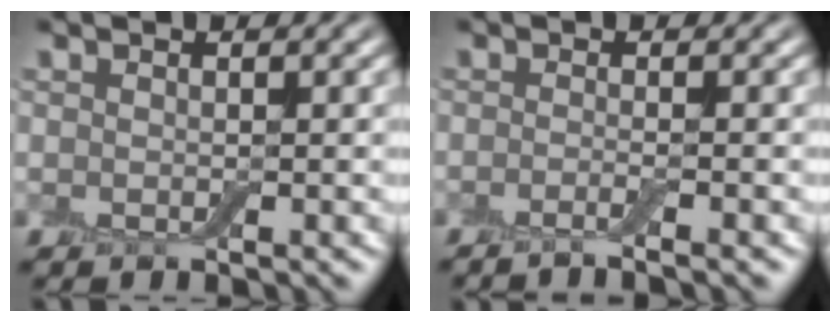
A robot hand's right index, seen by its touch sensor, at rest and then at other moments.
{"total": 1.9, "force": [-1.0, 0.5, 1.6], "torque": [-0.008, -0.005, -0.027]}